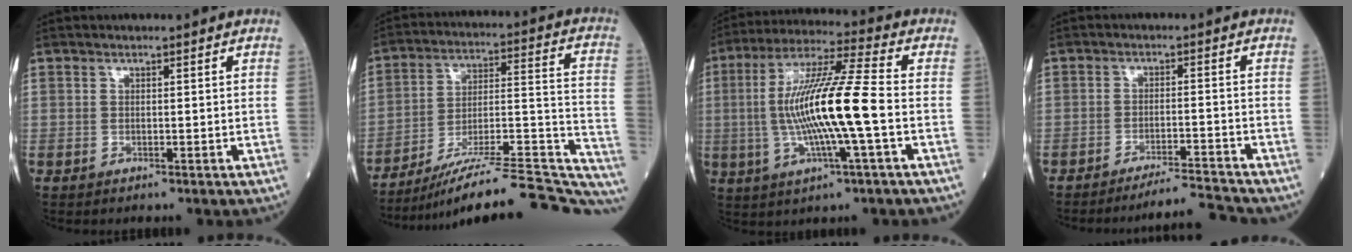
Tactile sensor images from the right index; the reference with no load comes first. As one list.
[{"total": 27.4, "force": [-24.2, 1.3, 12.9], "torque": [-0.107, 0.009, -0.344]}, {"total": 15.2, "force": [-1.5, 0.2, 15.1], "torque": [-0.294, 0.007, -0.030]}, {"total": 5.7, "force": [-5.4, -1.9, 0.2], "torque": [-0.001, -0.003, -0.090]}]